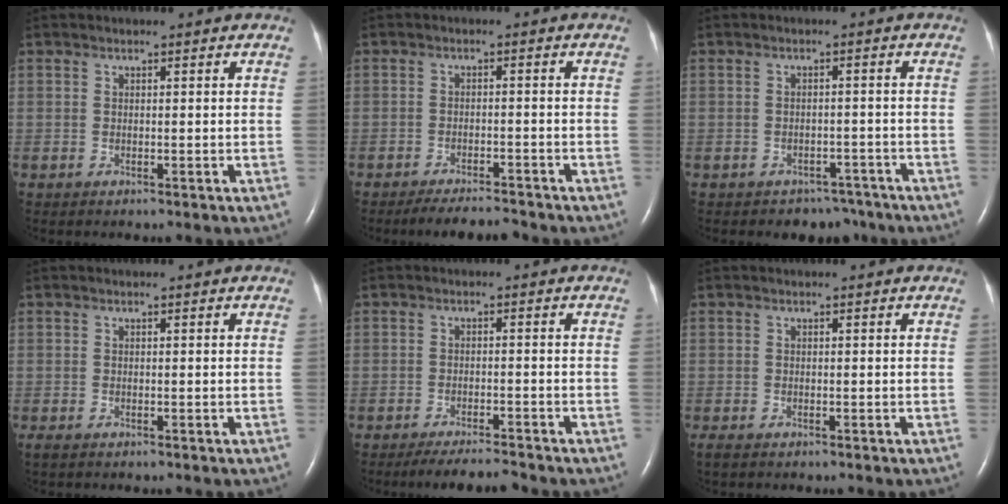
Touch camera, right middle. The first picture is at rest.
{"total": 5.2, "force": [-5.0, 0.5, 1.5], "torque": [-0.025, -0.013, -0.079]}
{"total": 4.4, "force": [-3.5, 2.7, 0.0], "torque": [0.005, 0.018, -0.043]}
{"total": 0.7, "force": [-0.5, 0.3, 0.4], "torque": [-0.013, -0.003, -0.008]}
{"total": 5.1, "force": [-4.8, 0.0, 1.7], "torque": [-0.027, -0.016, -0.079]}
{"total": 1.0, "force": [-0.8, 0.4, 0.6], "torque": [-0.016, -0.004, -0.013]}